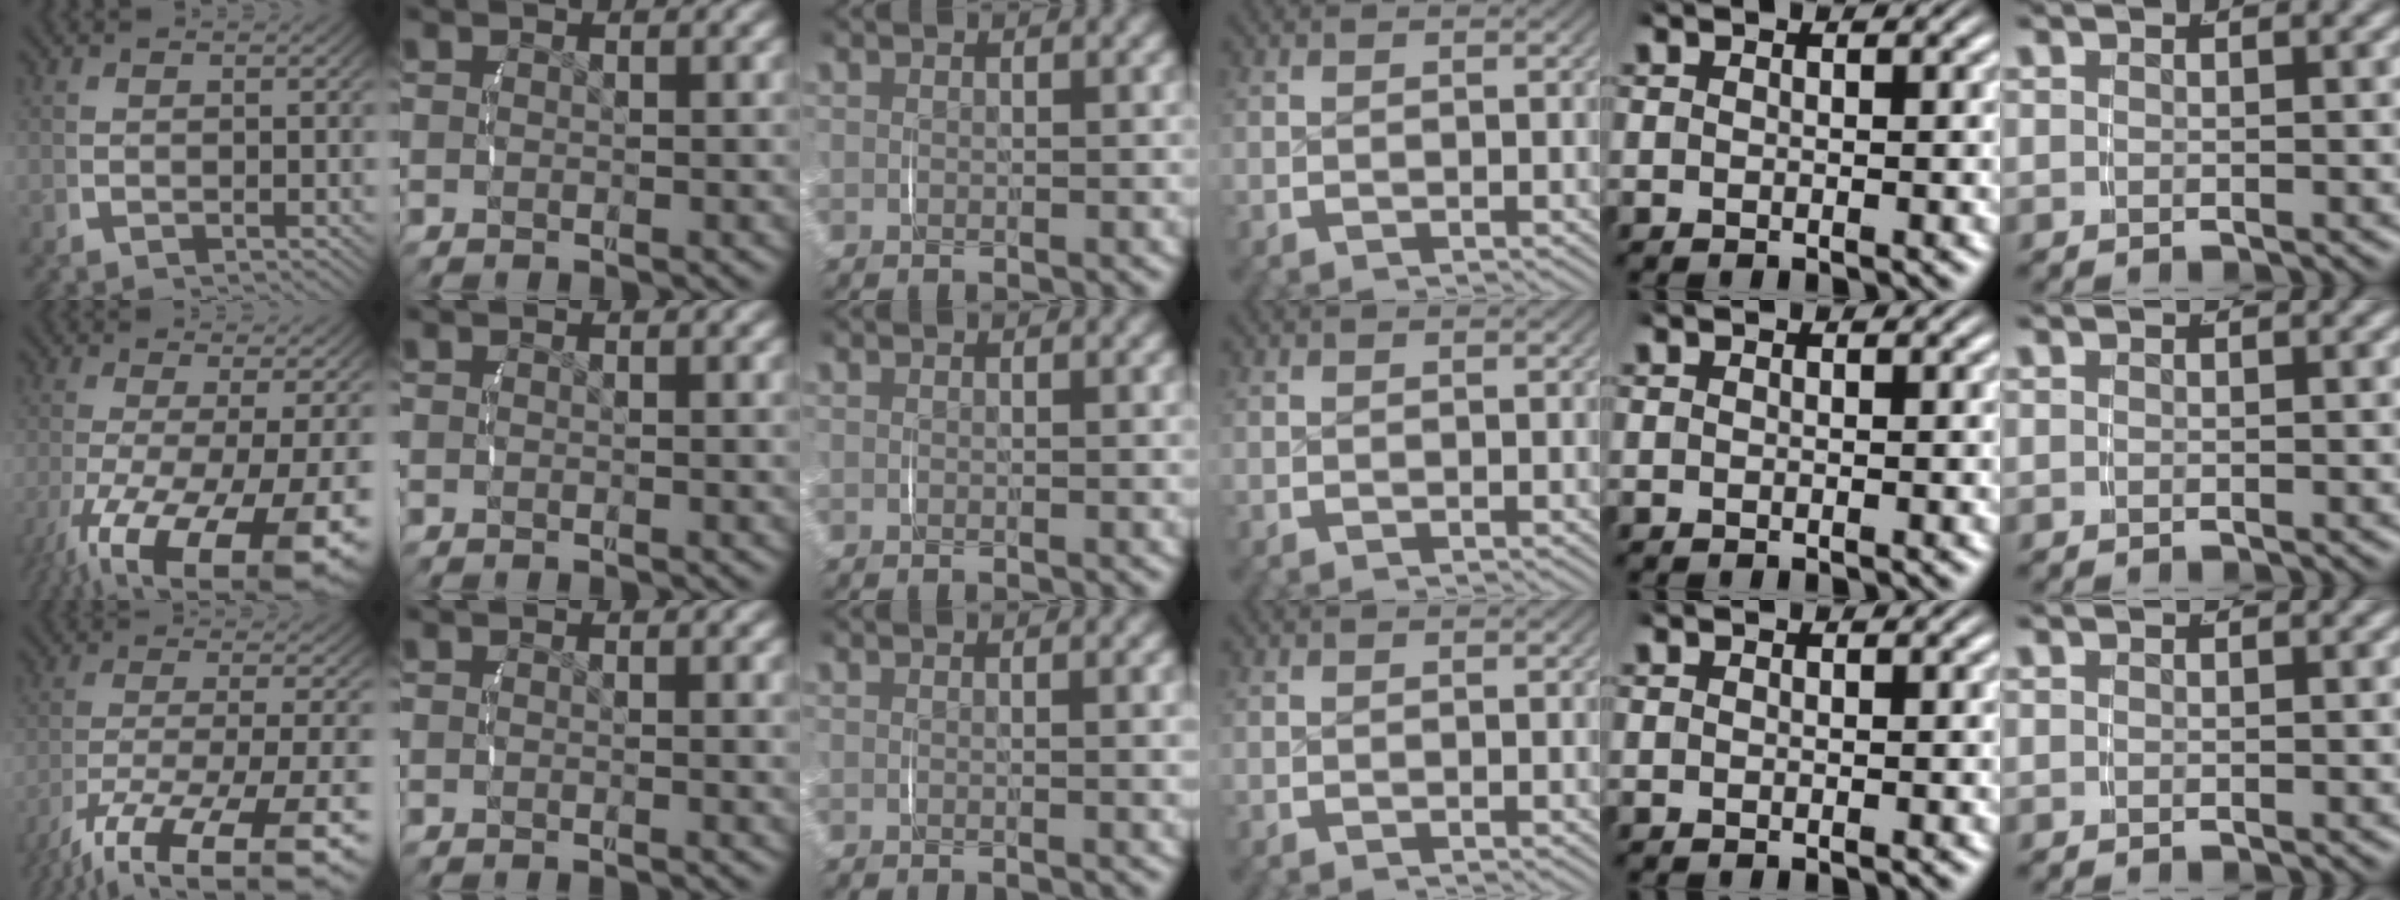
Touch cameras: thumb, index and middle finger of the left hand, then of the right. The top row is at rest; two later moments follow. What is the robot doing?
{"motion": "lift_and_place", "object": "glasses case"}